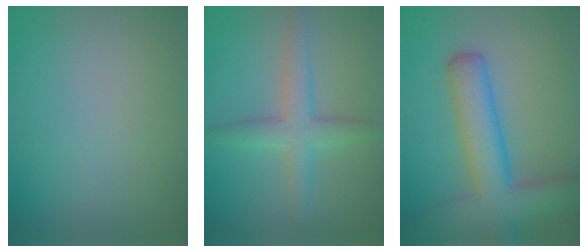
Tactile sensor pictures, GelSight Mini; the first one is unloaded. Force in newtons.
{"total": 3.6, "press": 3.6, "slide": 0.1}
{"total": 7.6, "press": 7.6, "slide": 0.4}